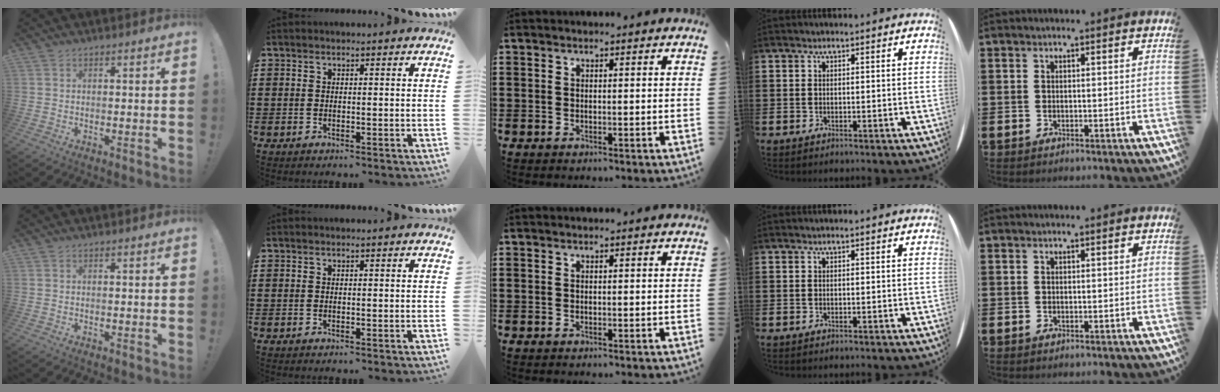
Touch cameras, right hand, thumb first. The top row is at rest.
{}